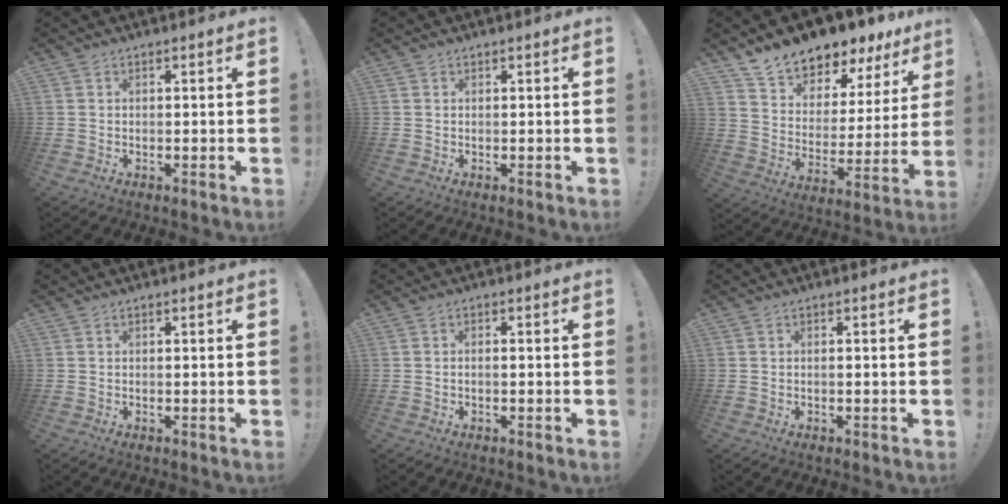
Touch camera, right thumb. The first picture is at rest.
{"total": 0.5, "force": [0.5, 0.1, -0.3], "torque": [0.013, -0.004, 0.008]}
{"total": 10.6, "force": [9.9, 3.3, 2.0], "torque": [-0.058, -0.089, 0.179]}
{"total": 0.0}
{"total": 1.1, "force": [-0.7, 0.2, 0.7], "torque": [-0.017, 0.003, -0.012]}
{"total": 0.8, "force": [-0.4, -0.1, 0.7], "torque": [-0.014, -0.001, -0.007]}